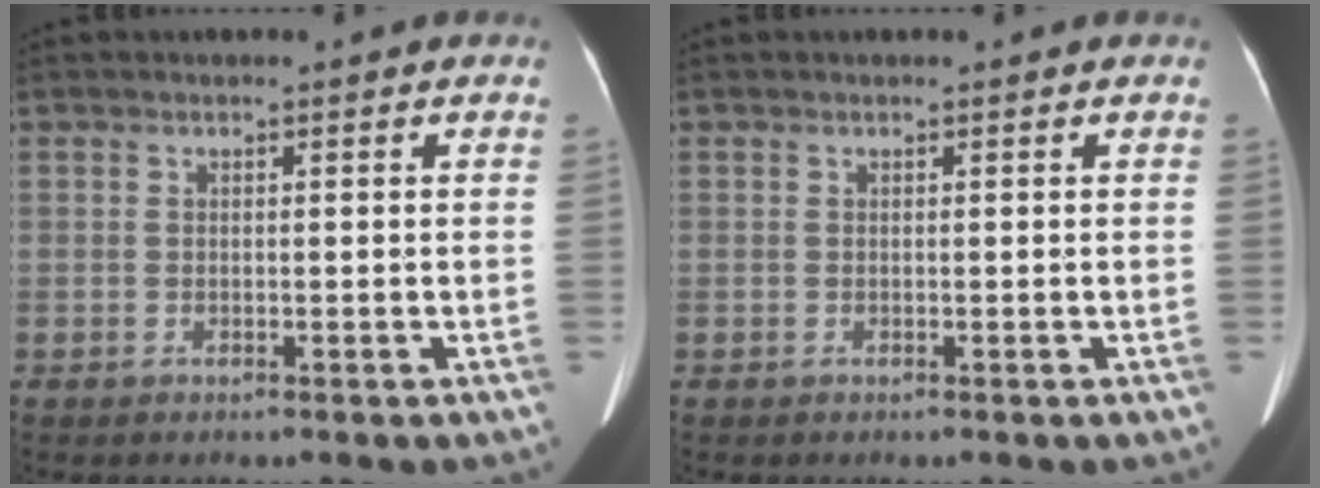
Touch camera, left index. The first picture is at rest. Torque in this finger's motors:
{"motor_torque": [0.00, 0.00, 0.00, 0.00]}